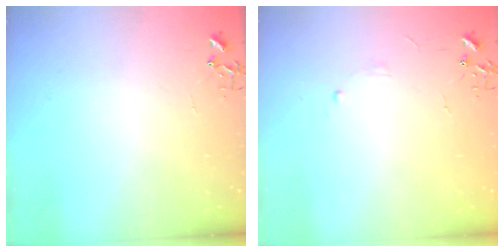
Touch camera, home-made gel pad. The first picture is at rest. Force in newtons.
{"total": 2.9, "press": 2.8, "slide": 0.5}